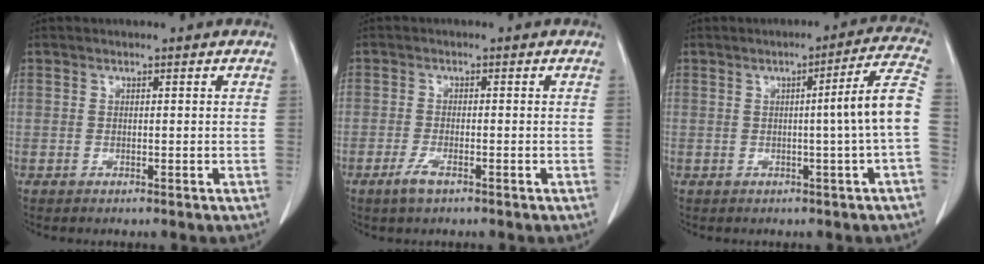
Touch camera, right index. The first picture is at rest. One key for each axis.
{"total": 2.5, "fx": -1.6, "fy": 0.5, "fz": 1.8, "tx": -0.038, "ty": -0.003, "tz": -0.030}
{"total": 7.9, "fx": -0.8, "fy": -1.7, "fz": 7.7, "tx": -0.098, "ty": 0.009, "tz": -0.011}